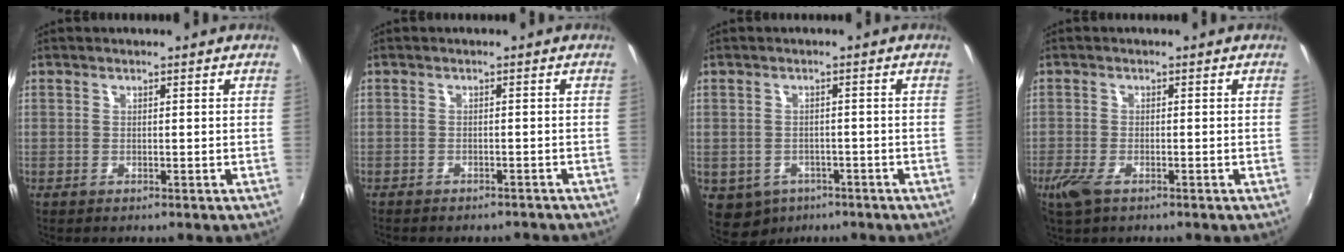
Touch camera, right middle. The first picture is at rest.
{"total": 5.0, "force": [-4.4, 1.4, 1.7], "torque": [-0.038, -0.009, -0.057]}
{"total": 6.6, "force": [-3.4, 5.2, 2.4], "torque": [-0.062, -0.014, -0.038]}
{"total": 4.0, "force": [-2.5, 1.6, 2.7], "torque": [-0.067, -0.011, -0.048]}